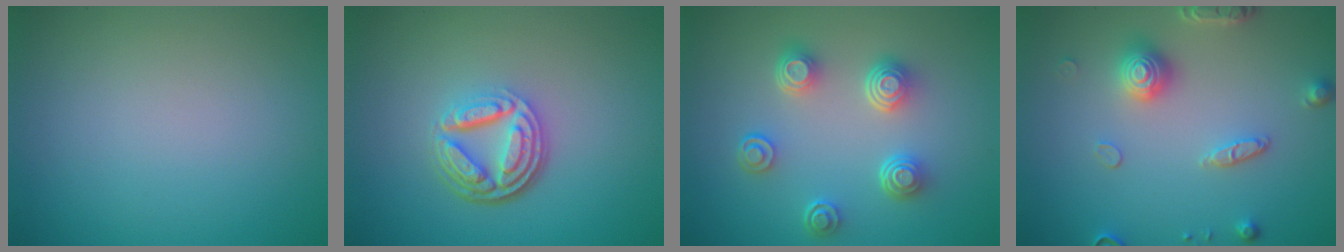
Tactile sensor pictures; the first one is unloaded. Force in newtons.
{"total": 5.2, "press": 3.6, "slide": 3.7}
{"total": 4.4, "press": 3.3, "slide": 3.0}
{"total": 3.7, "press": 3.3, "slide": 1.6}